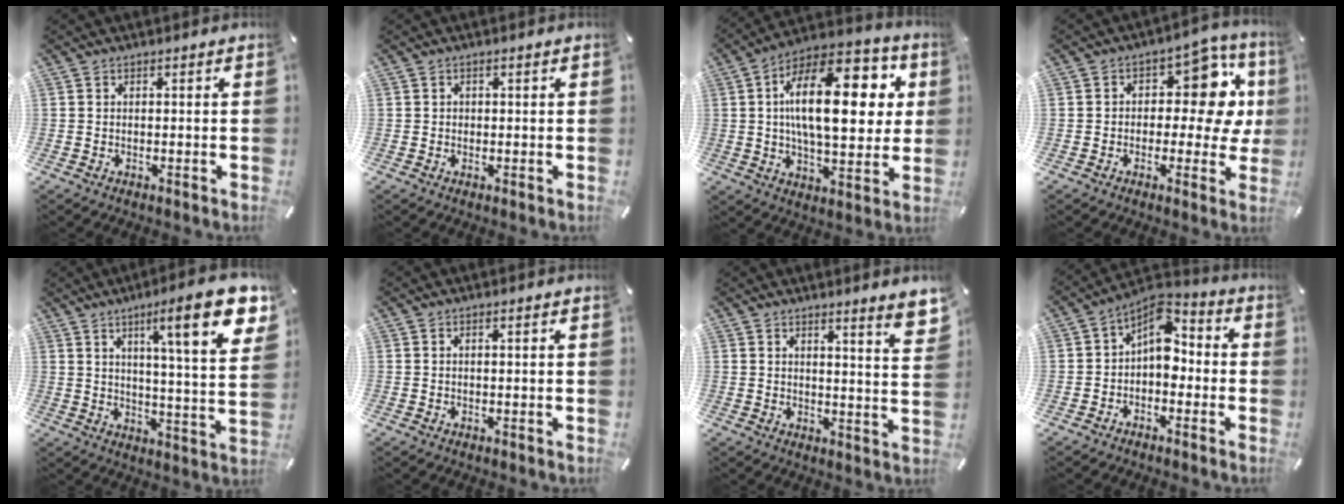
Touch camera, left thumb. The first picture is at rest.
{"total": 0.5, "force": [0.0, 0.5, 0.2], "torque": [-0.006, 0.003, 0.000]}
{"total": 24.0, "force": [5.6, 11.6, 20.3], "torque": [-0.334, -0.019, 0.081]}
{"total": 13.8, "force": [2.4, 8.5, 10.6], "torque": [-0.126, -0.019, 0.037]}
{"total": 18.3, "force": [9.0, 2.9, 15.7], "torque": [-0.229, -0.049, 0.126]}
{"total": 0.9, "force": [0.1, 0.1, 0.9], "torque": [-0.016, -0.001, 0.001]}
{"total": 6.1, "force": [4.4, 0.1, 4.2], "torque": [-0.066, -0.033, 0.073]}
{"total": 7.3, "force": [-0.1, 5.3, 5.0], "torque": [-0.077, -0.011, -0.008]}